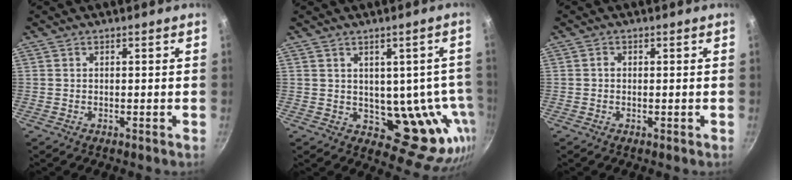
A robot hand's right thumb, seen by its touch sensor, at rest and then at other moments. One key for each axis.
{"total": 13.8, "fx": -0.1, "fy": 8.8, "fz": 10.6, "tx": -0.071, "ty": -0.014, "tz": 0.015}
{"total": 0.9, "fx": 0.0, "fy": 0.7, "fz": 0.5, "tx": -0.009, "ty": 0.004, "tz": -0.002}